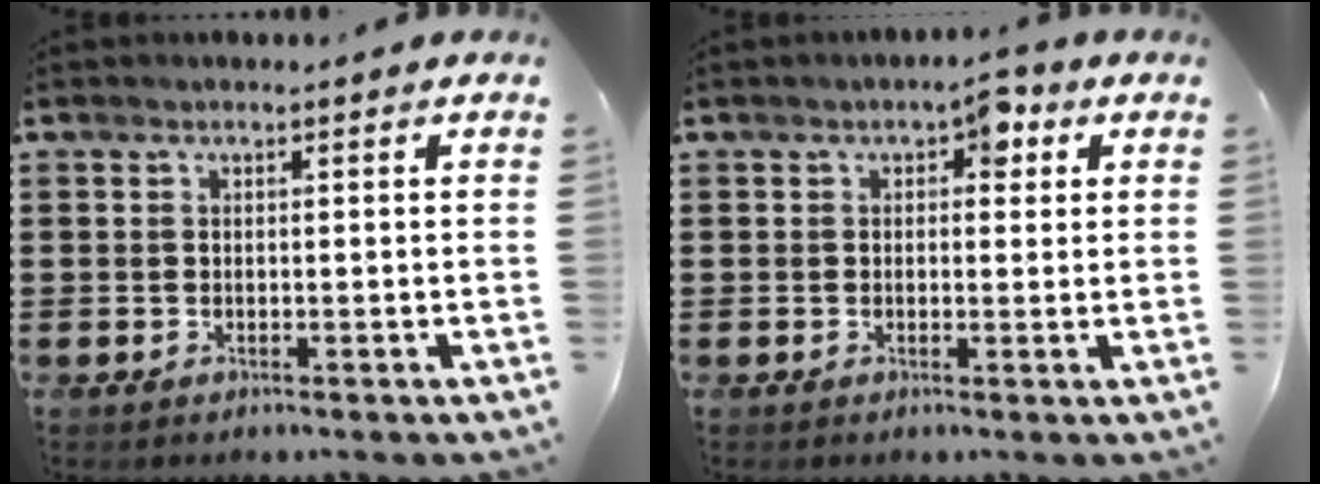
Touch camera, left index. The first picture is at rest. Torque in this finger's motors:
{"motor_torque": [1.05, -0.15, 0.36, 0.02]}